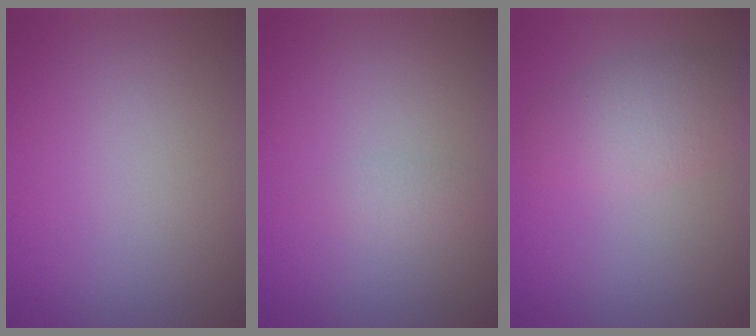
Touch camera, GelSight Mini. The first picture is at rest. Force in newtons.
{"total": 1.2, "press": 1.2, "slide": 0.0}
{"total": 4.0, "press": 4.0, "slide": 0.1}